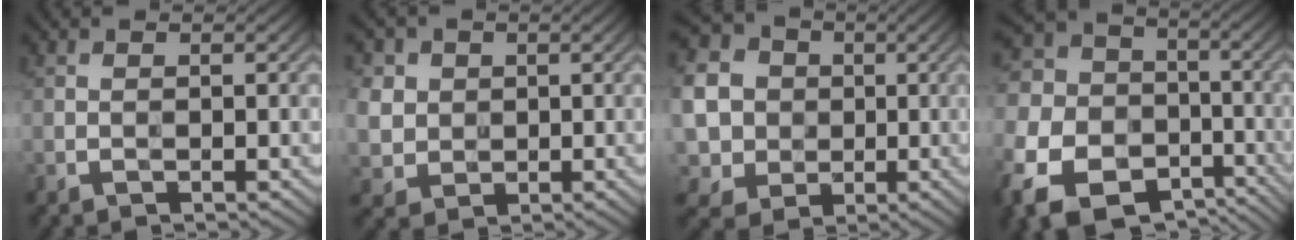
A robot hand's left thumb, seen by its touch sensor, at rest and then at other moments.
{"total": 5.6, "force": [1.4, 5.1, 1.9], "torque": [-0.091, -0.002, 0.028]}
{"total": 15.1, "force": [1.3, 14.1, 5.3], "torque": [-0.228, 0.006, -0.004]}
{"total": 17.8, "force": [-8.9, 13.0, 8.3], "torque": [-0.245, -0.070, -0.143]}